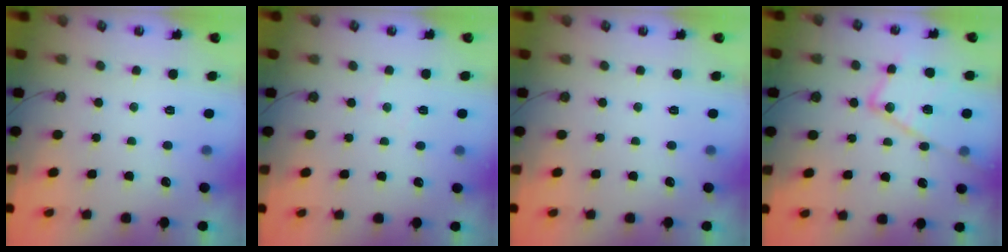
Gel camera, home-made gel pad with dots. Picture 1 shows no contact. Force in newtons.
{"total": 3.5, "press": 3.5, "slide": 0.3}
{"total": 0.0}
{"total": 17.2, "press": 17.2, "slide": 1.3}